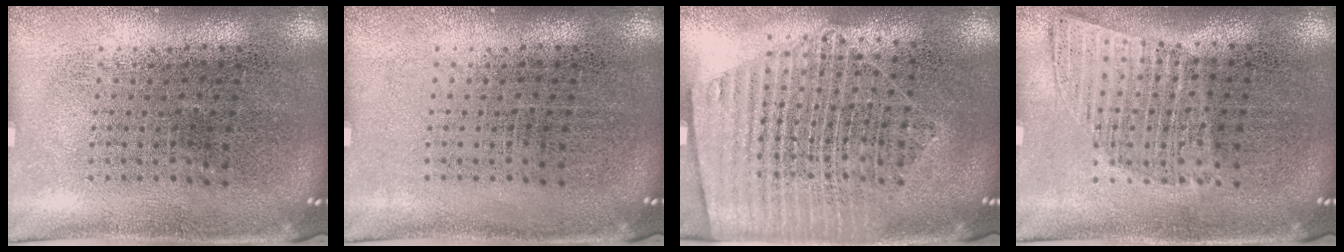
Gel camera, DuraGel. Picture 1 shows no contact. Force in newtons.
{"total": 0.0}
{"total": 1.6, "press": 1.5, "slide": 0.6}
{"total": 0.9, "press": 0.9, "slide": 0.3}